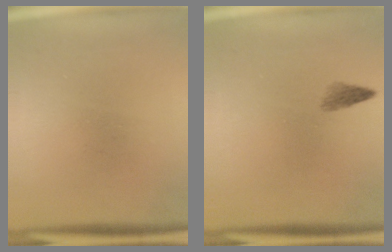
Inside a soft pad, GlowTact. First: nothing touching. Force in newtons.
{"total": 1.5}